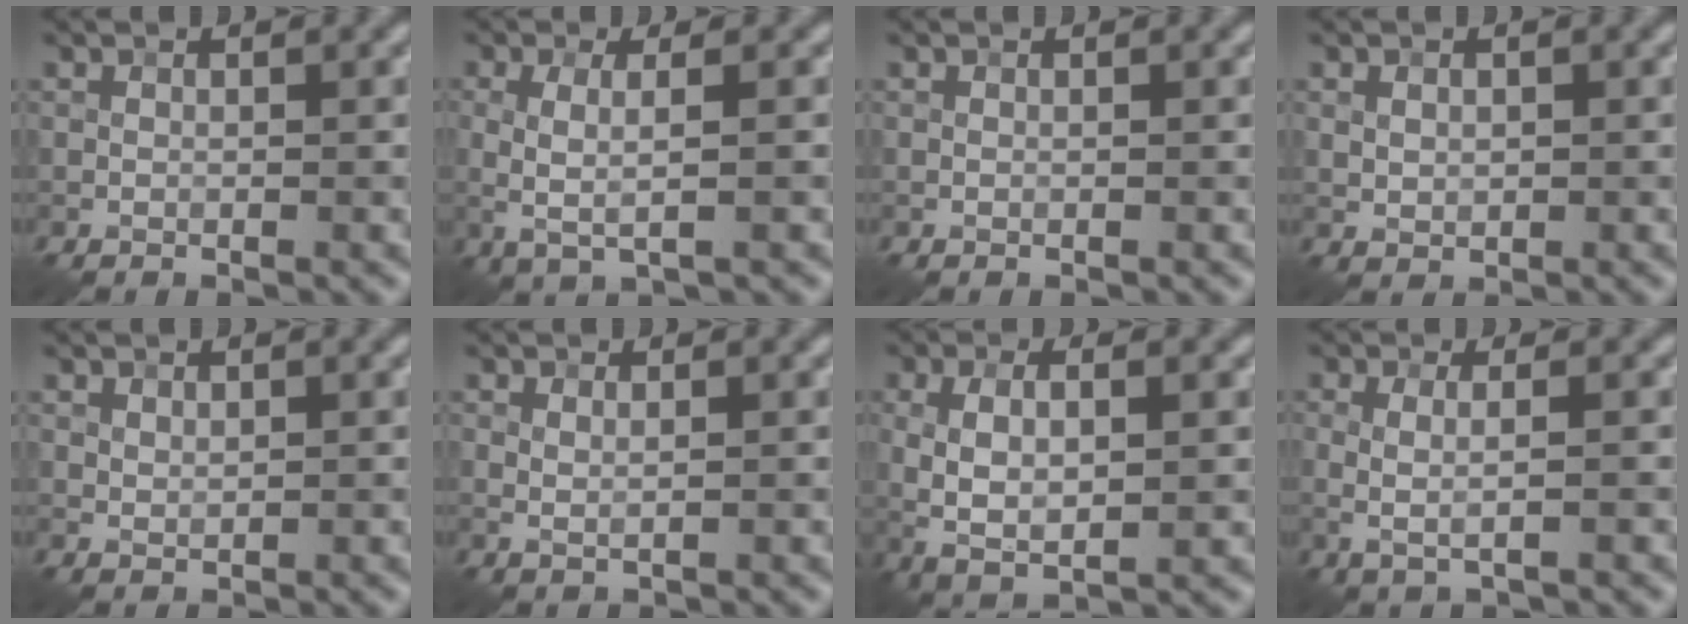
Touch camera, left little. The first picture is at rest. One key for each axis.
{"total": 2.7, "fx": -0.3, "fy": 0.6, "fz": 2.6, "tx": -0.057, "ty": -0.002, "tz": -0.006}
{"total": 0.0}
{"total": 1.1, "fx": 0.2, "fy": 0.9, "fz": 0.6, "tx": -0.012, "ty": -0.001, "tz": 0.007}
{"total": 0.8, "fx": 0.4, "fy": 0.6, "fz": 0.4, "tx": -0.011, "ty": -0.001, "tz": 0.011}
{"total": 0.9, "fx": 0.2, "fy": 0.4, "fz": 0.8, "tx": -0.020, "ty": 0.000, "tz": 0.005}
{"total": 5.5, "fx": -0.1, "fy": 2.4, "fz": 4.9, "tx": -0.100, "ty": 0.002, "tz": -0.002}
{"total": 2.0, "fx": -0.2, "fy": 0.5, "fz": 1.9, "tx": -0.038, "ty": 0.001, "tz": -0.004}